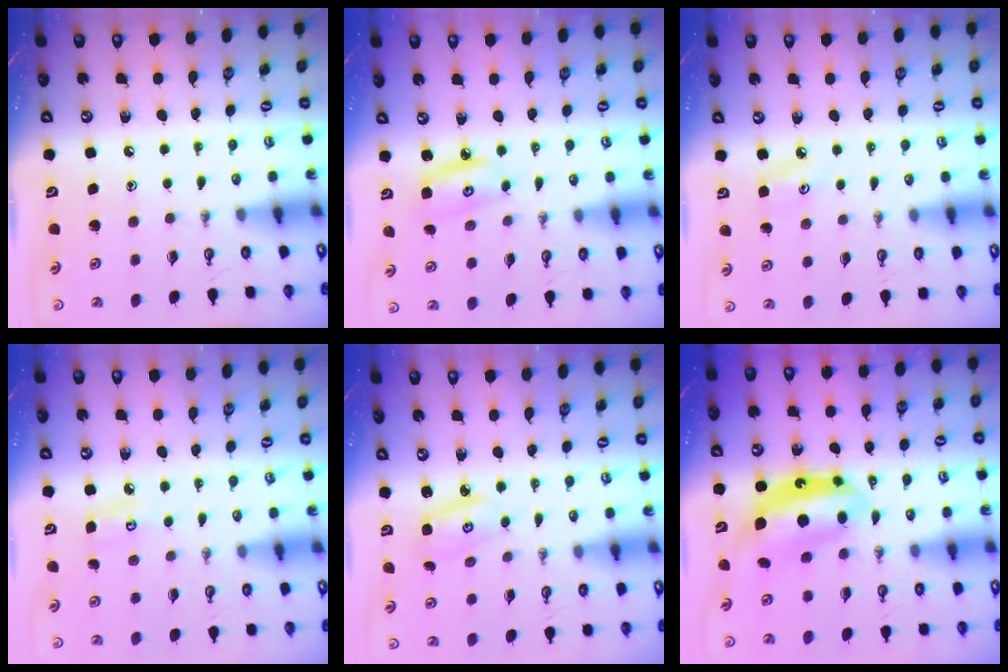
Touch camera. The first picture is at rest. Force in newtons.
{"total": 5.0, "press": 4.9, "slide": 0.3}
{"total": 4.7, "press": 4.7, "slide": 0.5}
{"total": 4.7, "press": 4.7, "slide": 0.3}
{"total": 2.9, "press": 2.9, "slide": 0.2}
{"total": 11.2, "press": 11.2, "slide": 1.3}